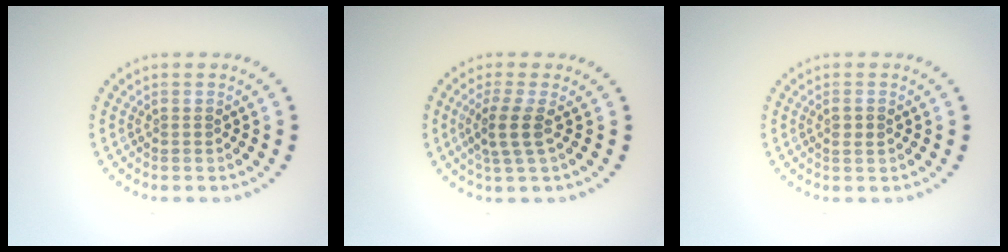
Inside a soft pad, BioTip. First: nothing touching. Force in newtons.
{"total": 2.6, "press": 2.0, "slide": 1.5}
{"total": 1.1, "press": 1.0, "slide": 0.5}